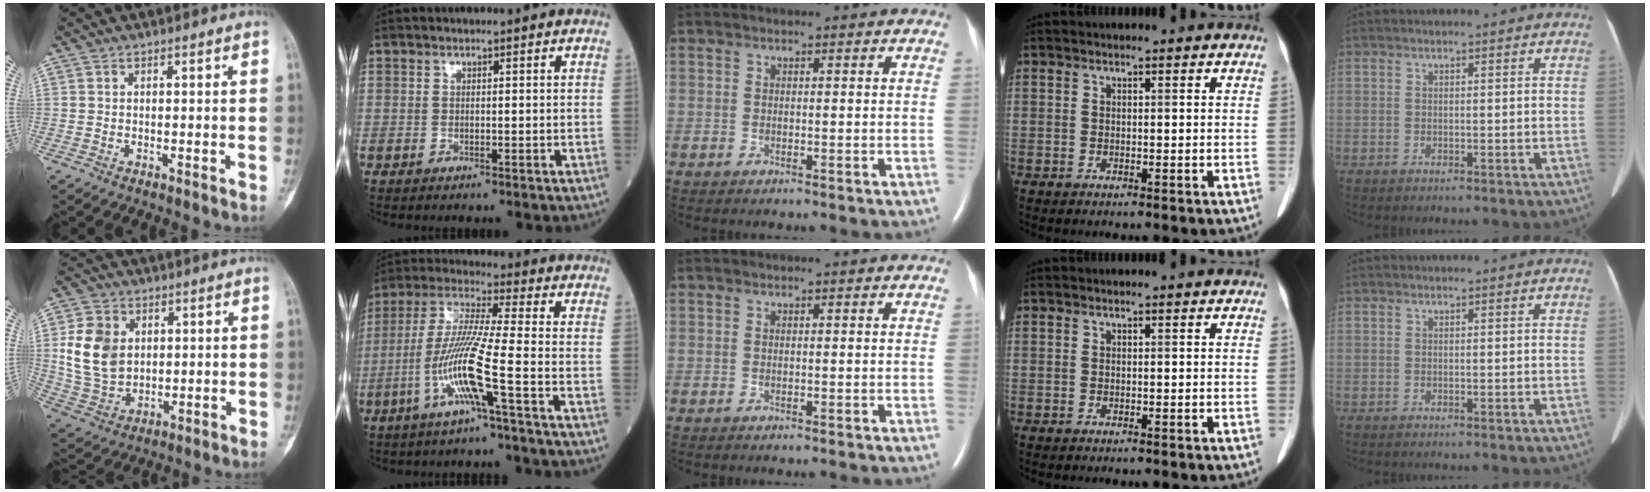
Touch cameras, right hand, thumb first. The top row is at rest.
{"thumb": {"total": 11.9, "force": [2.3, 9.1, 7.3], "torque": [-0.120, -0.008, 0.053]}, "index": {"total": 11.2, "force": [-4.1, -1.1, 10.4], "torque": [-0.215, -0.002, -0.086]}}